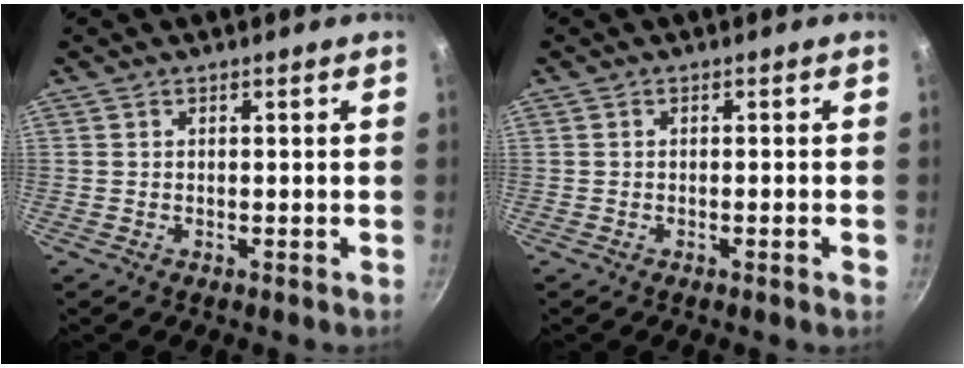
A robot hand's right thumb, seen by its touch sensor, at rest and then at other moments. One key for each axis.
{"total": 1.4, "fx": -0.6, "fy": 0.0, "fz": 1.3, "tx": -0.018, "ty": 0.001, "tz": -0.010}